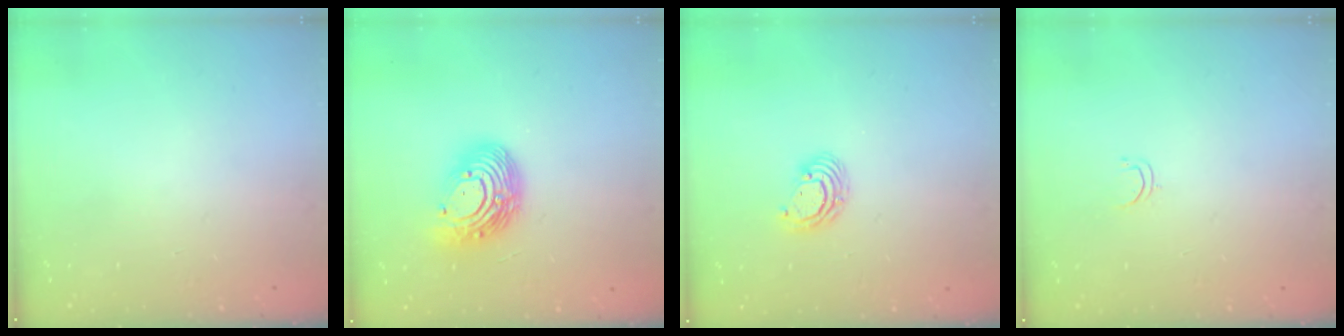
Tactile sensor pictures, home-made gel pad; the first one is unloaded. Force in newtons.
{"total": 14.5, "press": 14.4, "slide": 1.3}
{"total": 5.2, "press": 5.2, "slide": 0.3}
{"total": 3.3, "press": 3.2, "slide": 0.2}